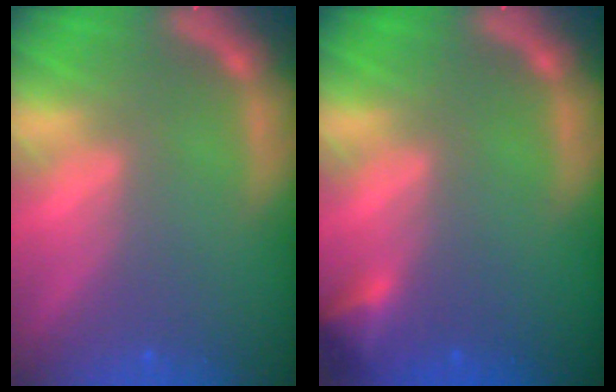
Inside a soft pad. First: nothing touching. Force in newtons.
{"total": 1.9}